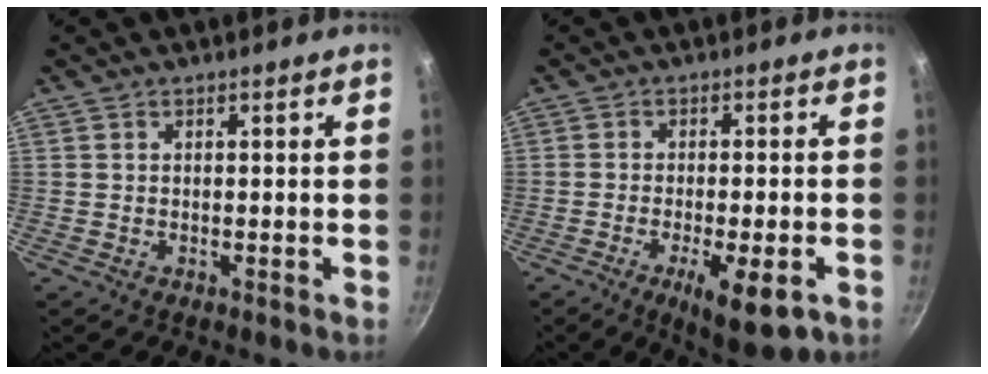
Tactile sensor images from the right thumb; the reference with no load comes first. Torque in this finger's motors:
{"motor_torque": [-0.05, 0.53, -0.07, -0.19, 0.22]}